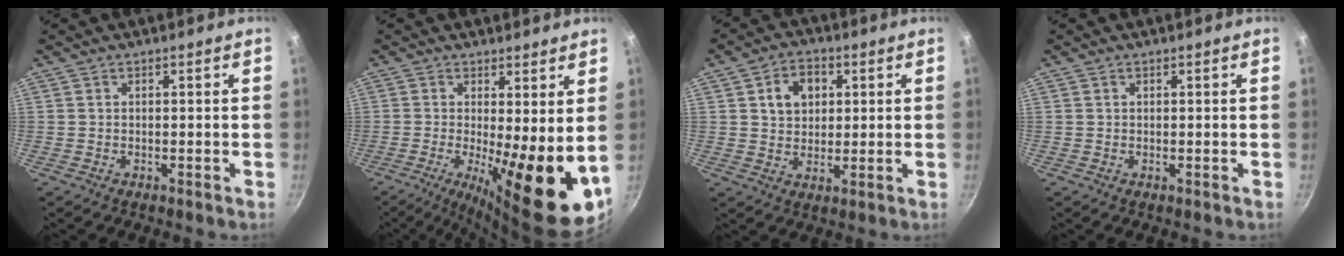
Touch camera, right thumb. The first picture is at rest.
{"total": 15.0, "force": [-1.0, 3.9, 14.4], "torque": [-0.194, -0.022, -0.010]}
{"total": 7.5, "force": [2.3, 5.8, 4.2], "torque": [-0.043, 0.002, 0.035]}
{"total": 0.0}